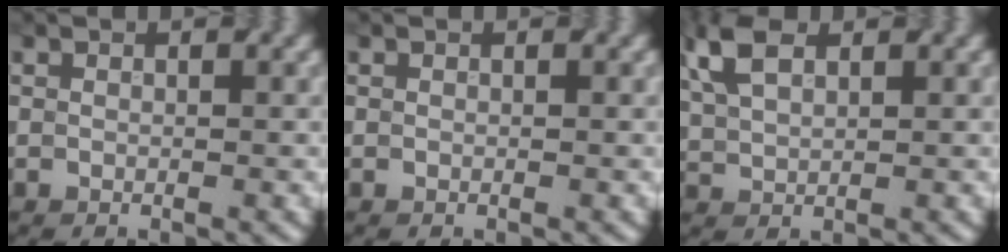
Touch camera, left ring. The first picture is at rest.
{"total": 0.0}
{"total": 4.8, "force": [2.6, 2.6, 3.2], "torque": [-0.084, 0.019, 0.055]}